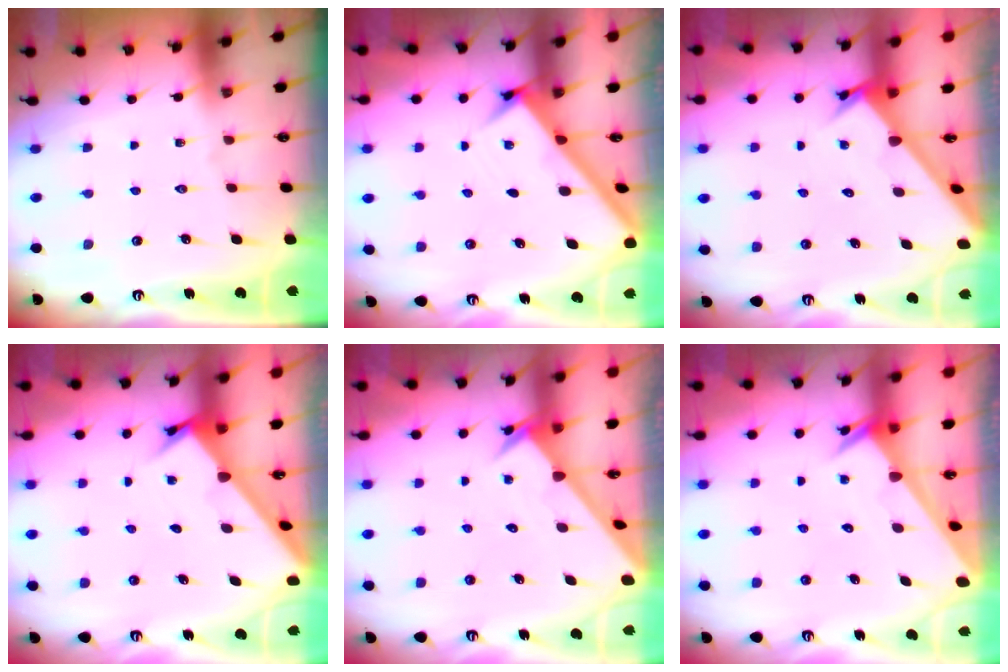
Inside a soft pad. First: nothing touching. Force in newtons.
{"total": 2.5, "press": 2.5, "slide": 0.2}
{"total": 2.7, "press": 2.7, "slide": 0.2}
{"total": 2.5, "press": 2.5, "slide": 0.3}
{"total": 2.7, "press": 2.7, "slide": 0.2}
{"total": 2.3, "press": 2.3, "slide": 0.1}